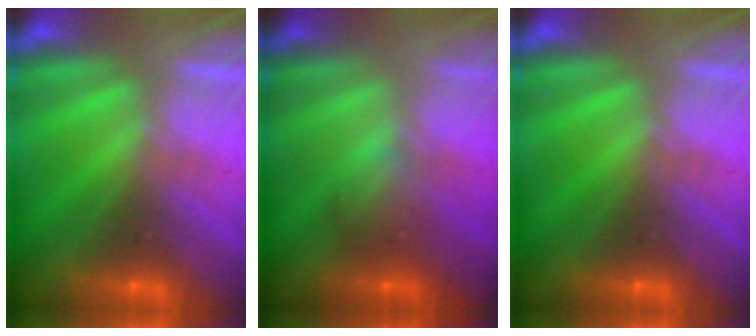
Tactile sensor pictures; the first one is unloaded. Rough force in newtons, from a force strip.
{"total": 1.9}
{"total": 0.0}